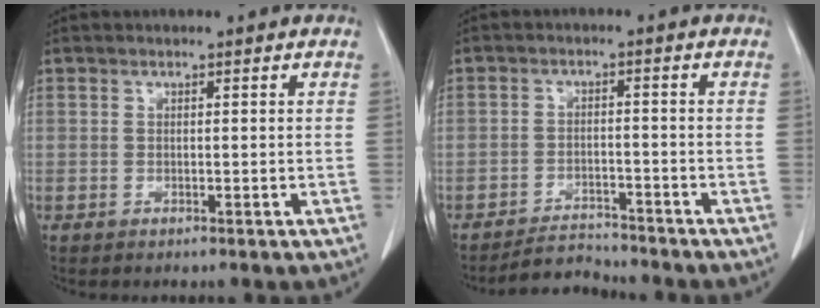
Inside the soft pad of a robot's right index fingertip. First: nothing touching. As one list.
[{"total": 3.9, "force": [-3.8, 0.6, -0.6], "torque": [0.006, -0.004, -0.062]}]